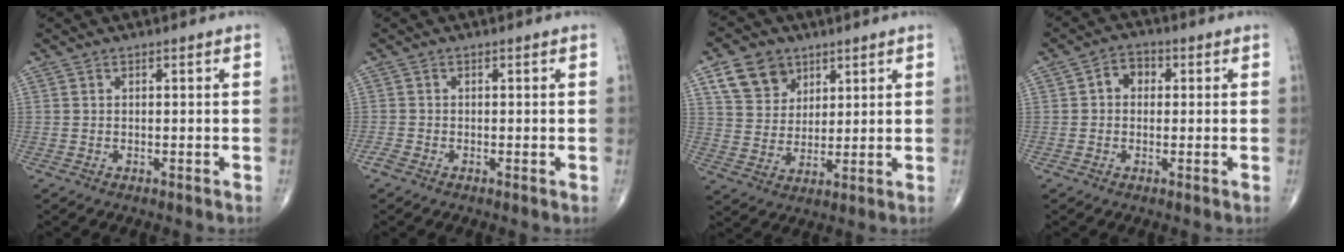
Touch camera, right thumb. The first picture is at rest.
{"total": 1.5, "force": [-0.8, 0.7, 1.1], "torque": [-0.026, -0.004, -0.023]}
{"total": 9.3, "force": [5.0, 7.0, 3.5], "torque": [-0.040, -0.020, 0.096]}
{"total": 4.0, "force": [0.5, 3.2, 2.3], "torque": [-0.017, 0.015, -0.001]}